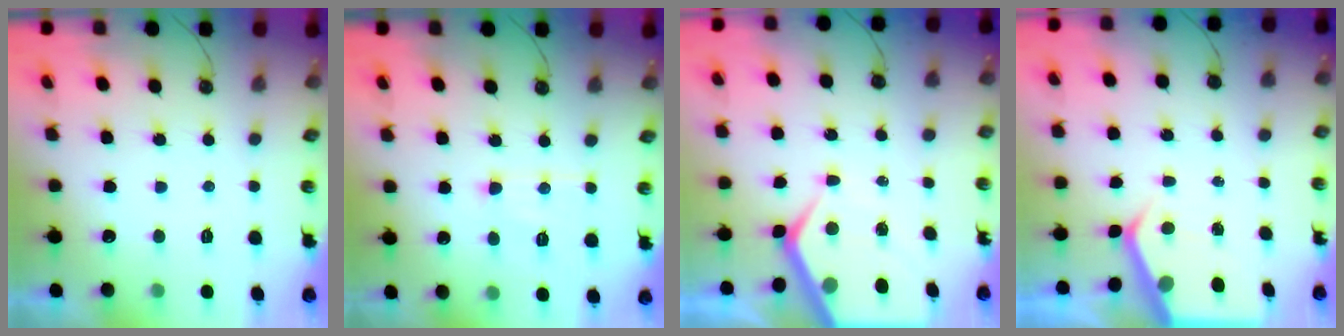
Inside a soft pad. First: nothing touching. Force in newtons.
{"total": 8.9, "press": 8.9, "slide": 0.8}
{"total": 9.7, "press": 9.7, "slide": 0.9}
{"total": 4.7, "press": 4.7, "slide": 0.4}